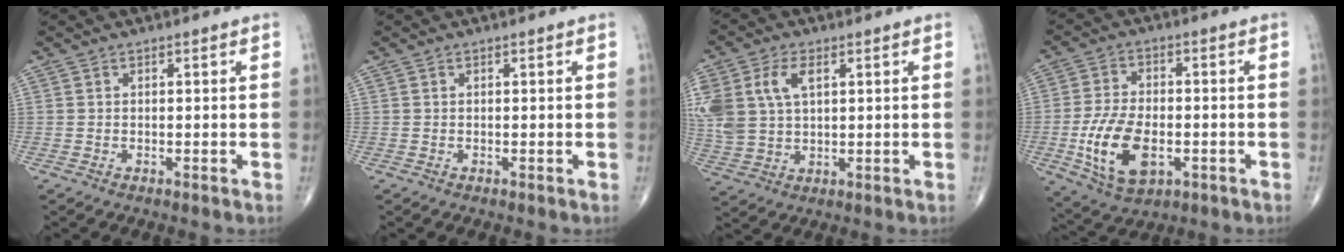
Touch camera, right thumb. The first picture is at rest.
{"total": 0.0}
{"total": 12.7, "force": [3.9, 7.9, 9.2], "torque": [-0.221, 0.001, 0.084]}
{"total": 13.1, "force": [-3.4, 7.3, 10.3], "torque": [-0.188, 0.003, -0.052]}